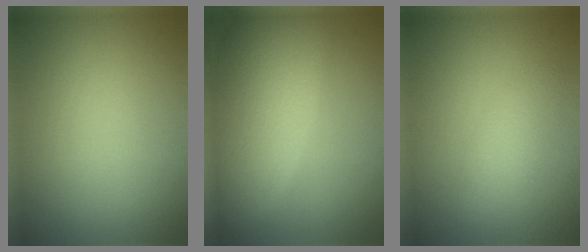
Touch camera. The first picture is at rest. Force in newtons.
{"total": 11.8, "press": 11.7, "slide": 1.0}
{"total": 2.0, "press": 2.0, "slide": 0.0}